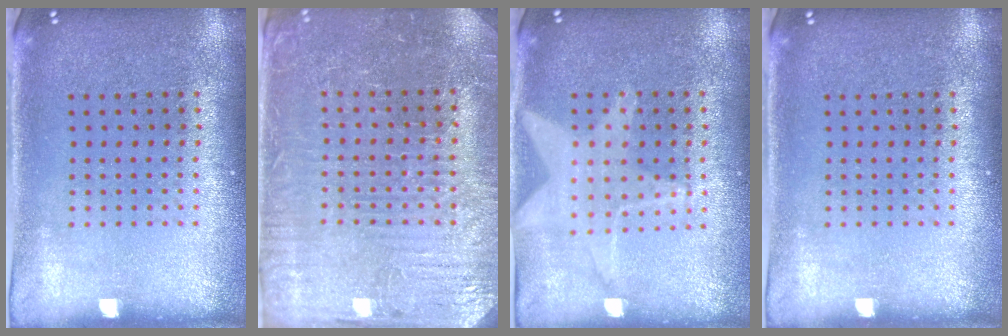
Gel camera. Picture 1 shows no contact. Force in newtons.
{"total": 3.5, "press": 3.5, "slide": 0.6}
{"total": 1.0, "press": 1.0, "slide": 0.1}
{"total": 0.0}